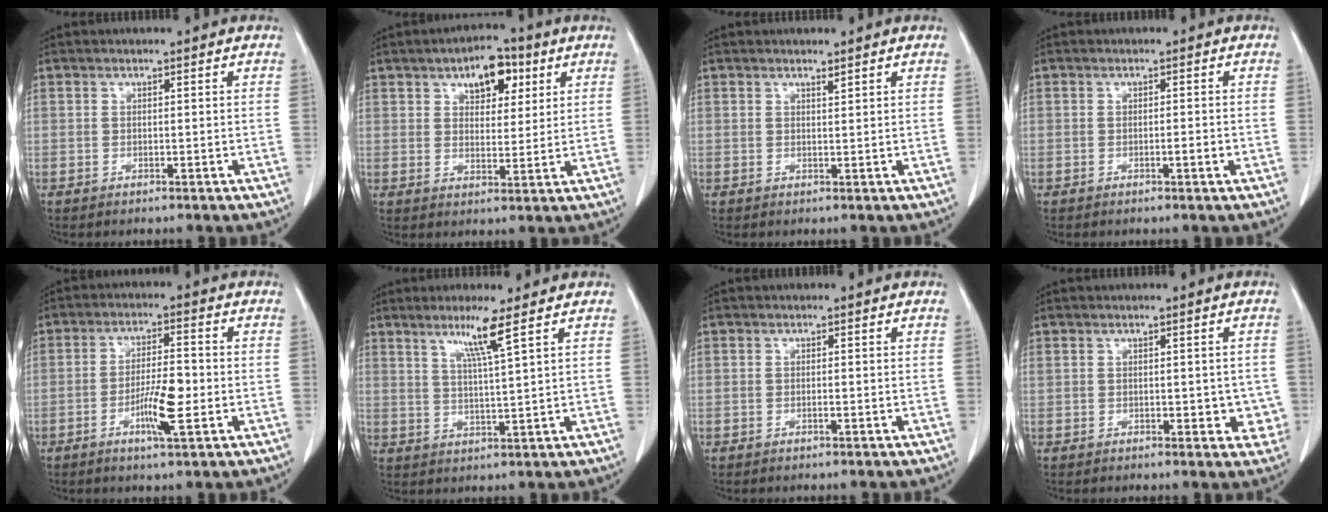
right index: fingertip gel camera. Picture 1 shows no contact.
{"total": 7.5, "force": [3.8, 3.9, 5.2], "torque": [-0.072, 0.012, 0.057]}
{"total": 0.7, "force": [0.6, -0.1, 0.3], "torque": [-0.010, -0.006, 0.011]}
{"total": 1.5, "force": [-0.5, 0.1, 1.4], "torque": [-0.022, -0.001, -0.008]}
{"total": 6.9, "force": [-2.1, 0.9, 6.6], "torque": [-0.122, -0.003, -0.037]}
{"total": 5.5, "force": [3.2, -1.3, 4.3], "torque": [-0.081, -0.008, 0.062]}
{"total": 0.6, "force": [-0.2, 0.0, 0.6], "torque": [-0.012, 0.000, -0.002]}
{"total": 4.8, "force": [-0.2, 2.7, 4.0], "torque": [-0.037, 0.011, 0.005]}